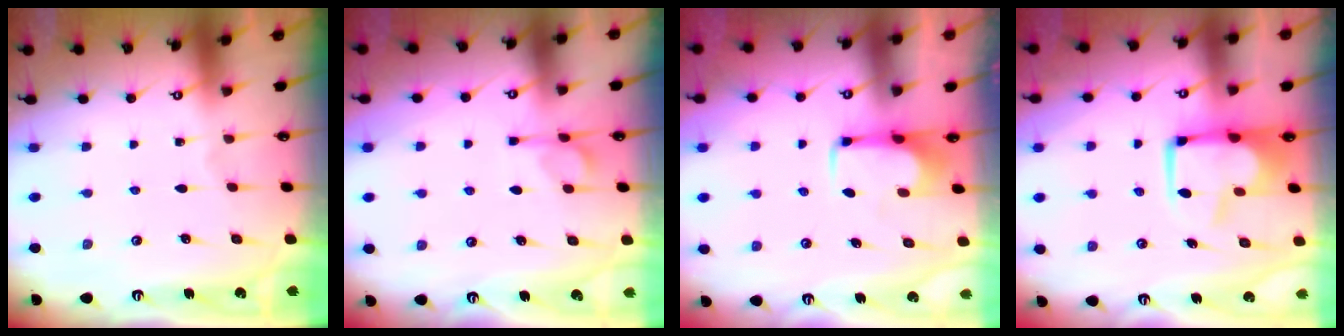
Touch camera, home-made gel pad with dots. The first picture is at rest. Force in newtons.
{"total": 5.4, "press": 5.4, "slide": 0.9}
{"total": 2.1, "press": 2.1, "slide": 0.4}
{"total": 2.6, "press": 2.3, "slide": 1.2}